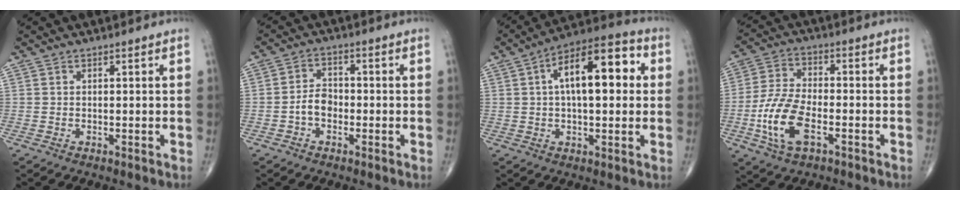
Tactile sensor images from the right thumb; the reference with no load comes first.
{"total": 4.2, "force": [-1.4, 2.9, 2.7], "torque": [-0.037, 0.020, -0.033]}
{"total": 16.2, "force": [3.0, 7.2, 14.1], "torque": [-0.196, 0.029, 0.037]}
{"total": 11.7, "force": [-3.9, 5.8, 9.4], "torque": [-0.200, 0.015, -0.075]}